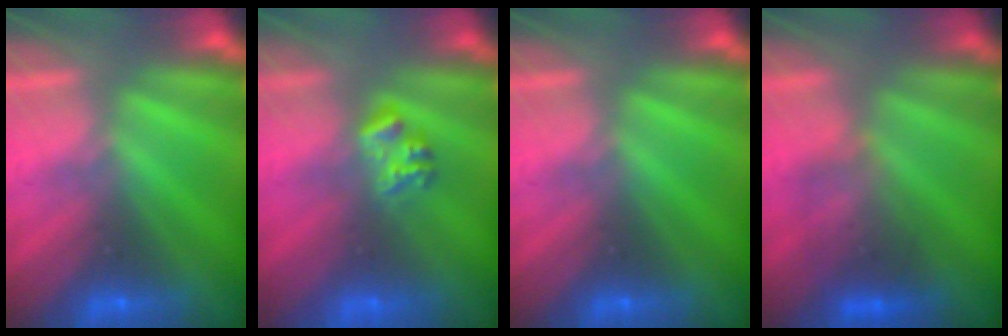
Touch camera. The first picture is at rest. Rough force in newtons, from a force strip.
{"total": 2.3}
{"total": 0.0}
{"total": 2.4}